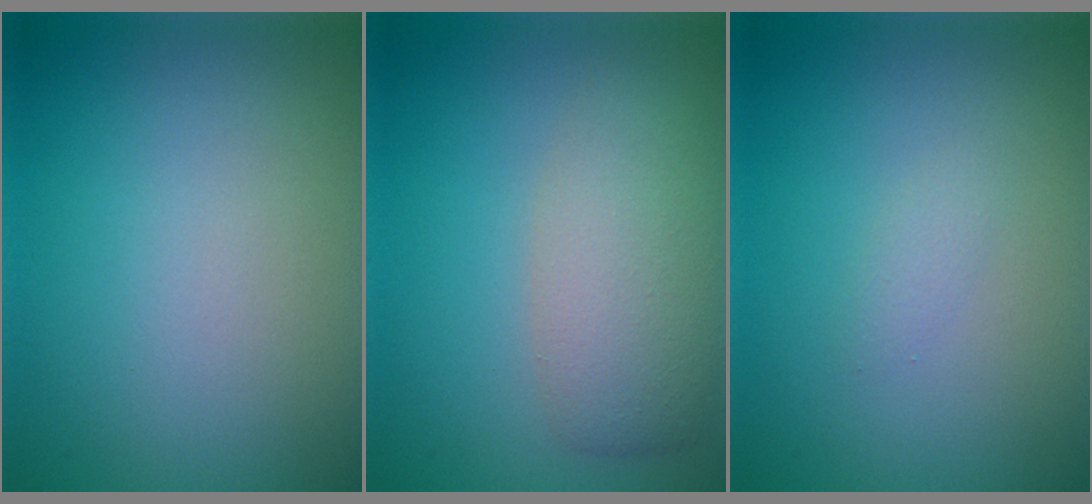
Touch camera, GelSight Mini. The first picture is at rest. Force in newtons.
{"total": 4.8, "press": 4.8, "slide": 0.2}
{"total": 0.8, "press": 0.8, "slide": 0.1}